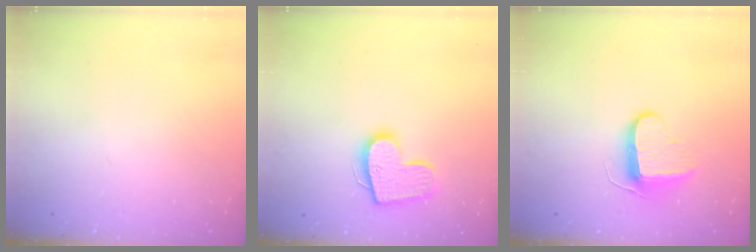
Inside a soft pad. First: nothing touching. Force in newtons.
{"total": 14.2, "press": 14.2, "slide": 1.0}
{"total": 9.2, "press": 9.2, "slide": 0.7}